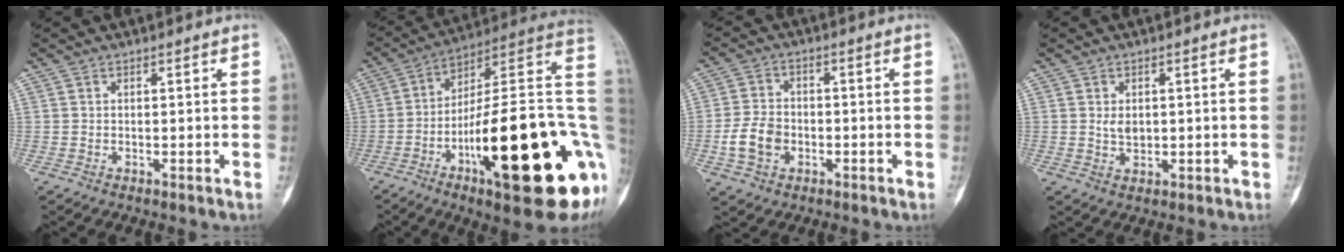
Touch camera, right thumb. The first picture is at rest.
{"total": 33.0, "force": [-6.6, 9.4, 31.0], "torque": [-0.369, 0.033, -0.099]}
{"total": 7.3, "force": [-2.2, 5.4, 4.4], "torque": [-0.072, 0.015, -0.043]}
{"total": 2.8, "force": [0.2, 2.1, 1.9], "torque": [-0.019, -0.002, 0.007]}